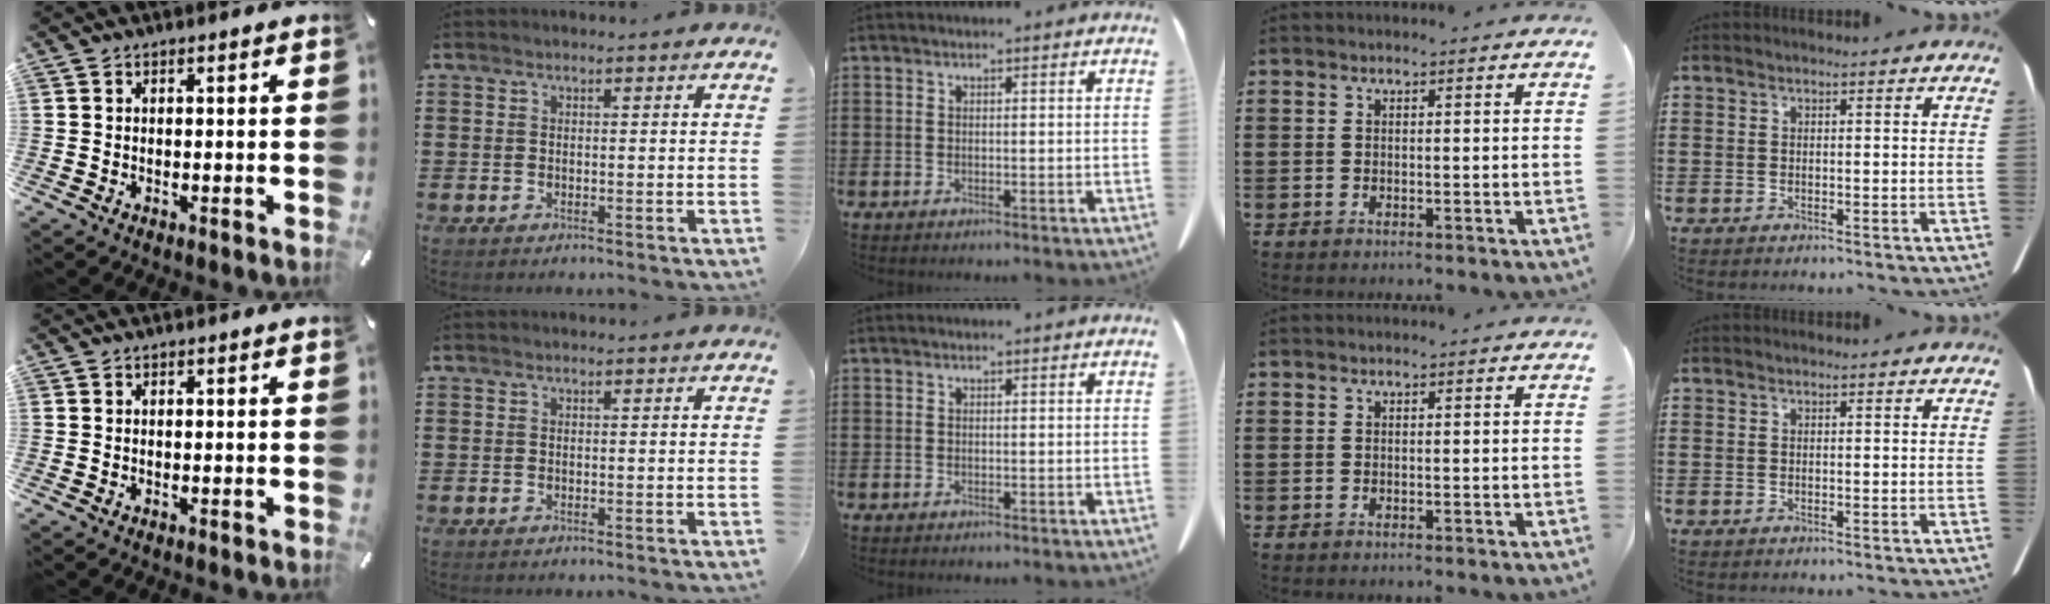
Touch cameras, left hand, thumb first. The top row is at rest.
{}